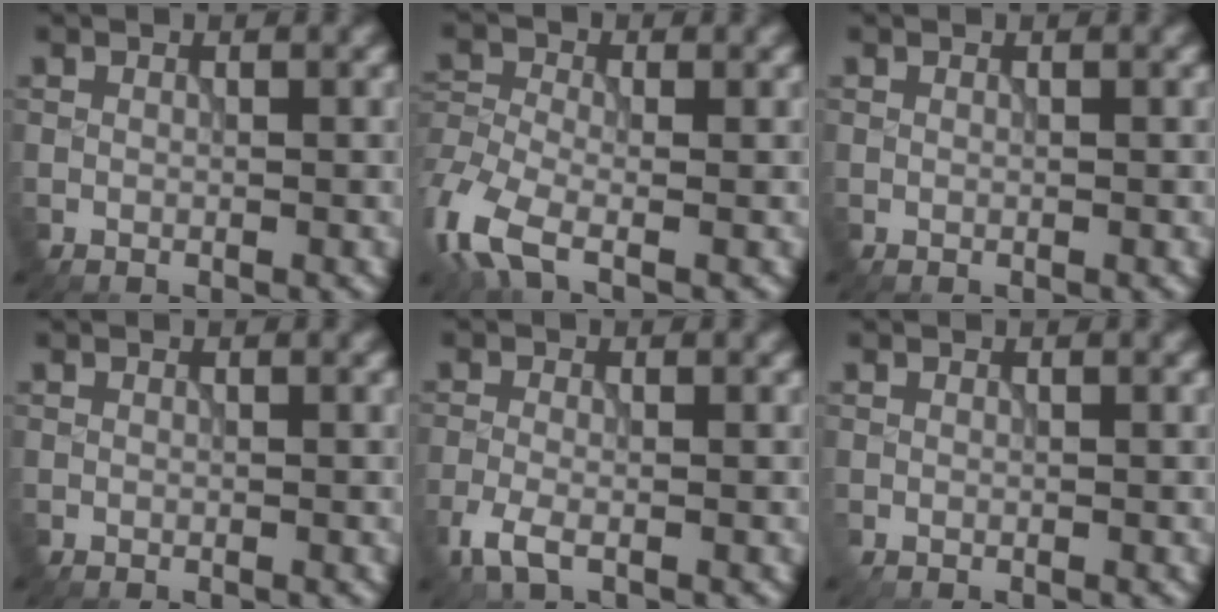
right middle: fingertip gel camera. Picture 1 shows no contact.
{"total": 6.3, "force": [-3.7, 2.8, 4.4], "torque": [-0.106, -0.012, -0.088]}
{"total": 0.0}
{"total": 0.0}
{"total": 2.7, "force": [-1.6, 1.0, 1.9], "torque": [-0.046, -0.005, -0.037]}
{"total": 0.5, "force": [-0.2, 0.3, 0.4], "torque": [-0.011, -0.003, -0.002]}